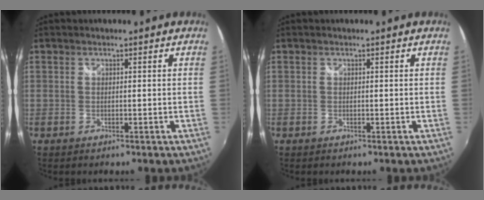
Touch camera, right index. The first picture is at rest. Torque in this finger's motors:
{"motor_torque": [0.00, 0.01, 0.00, 0.00]}